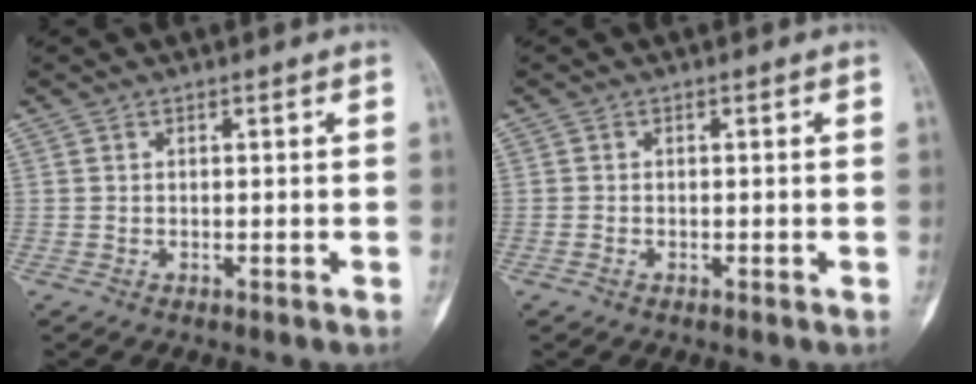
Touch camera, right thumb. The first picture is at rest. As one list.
[{"total": 0.6, "force": [-0.3, 0.4, 0.3], "torque": [-0.006, 0.000, -0.007]}]